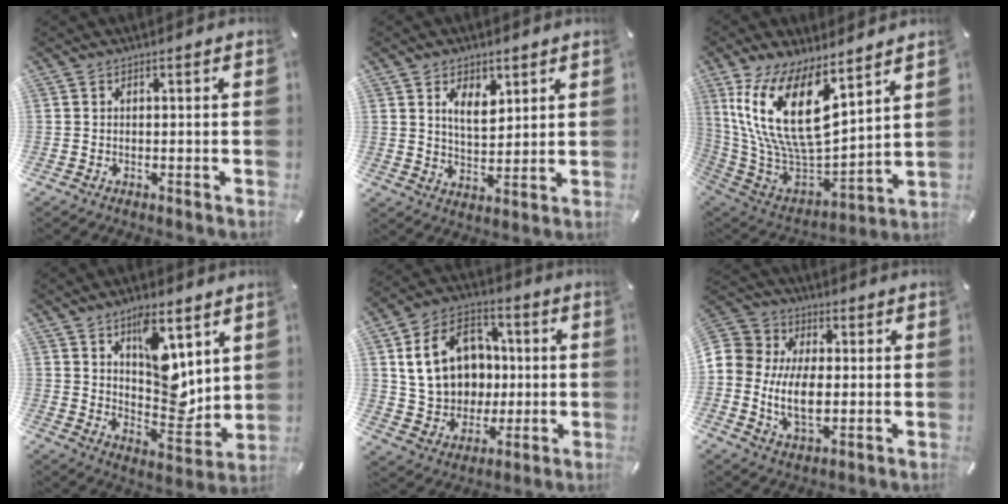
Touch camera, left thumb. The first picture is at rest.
{"total": 6.8, "force": [3.7, 4.0, 4.1], "torque": [-0.061, -0.013, 0.061]}
{"total": 21.1, "force": [10.2, 9.4, 15.9], "torque": [-0.351, -0.068, 0.179]}
{"total": 13.5, "force": [6.3, 7.6, 9.2], "torque": [-0.100, -0.048, 0.111]}
{"total": 17.8, "force": [2.0, 14.9, 9.5], "torque": [-0.179, 0.013, 0.049]}
{"total": 13.2, "force": [-1.8, 9.2, 9.2], "torque": [-0.198, 0.009, -0.032]}